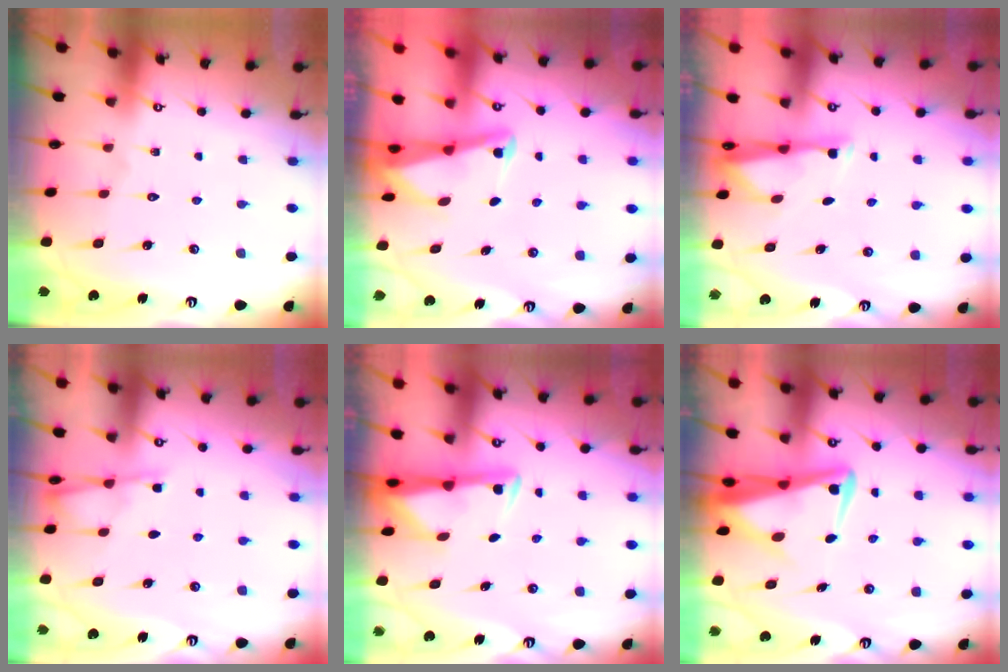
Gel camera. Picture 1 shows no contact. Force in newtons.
{"total": 2.7, "press": 2.6, "slide": 0.6}
{"total": 3.1, "press": 3.1, "slide": 0.6}
{"total": 3.4, "press": 3.3, "slide": 0.5}
{"total": 3.0, "press": 2.9, "slide": 0.5}
{"total": 5.7, "press": 5.6, "slide": 1.2}